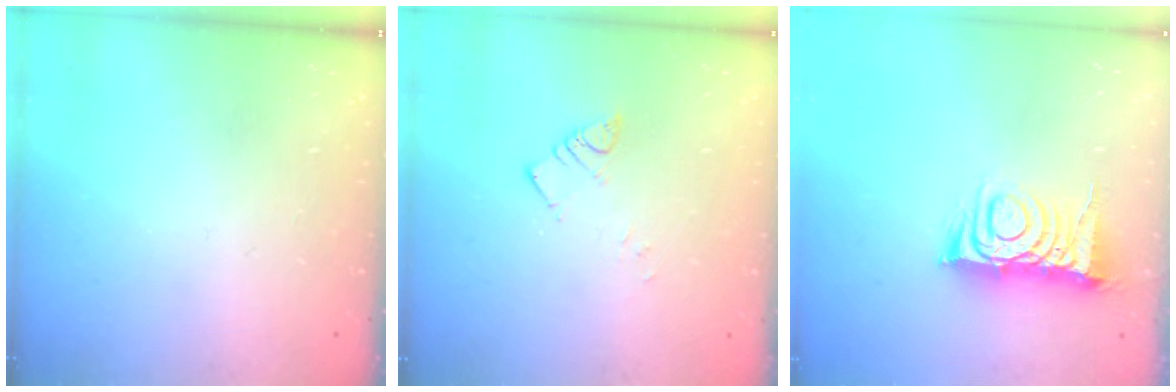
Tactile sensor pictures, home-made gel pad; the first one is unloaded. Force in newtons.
{"total": 4.4, "press": 4.4, "slide": 0.1}
{"total": 9.8, "press": 9.8, "slide": 1.1}